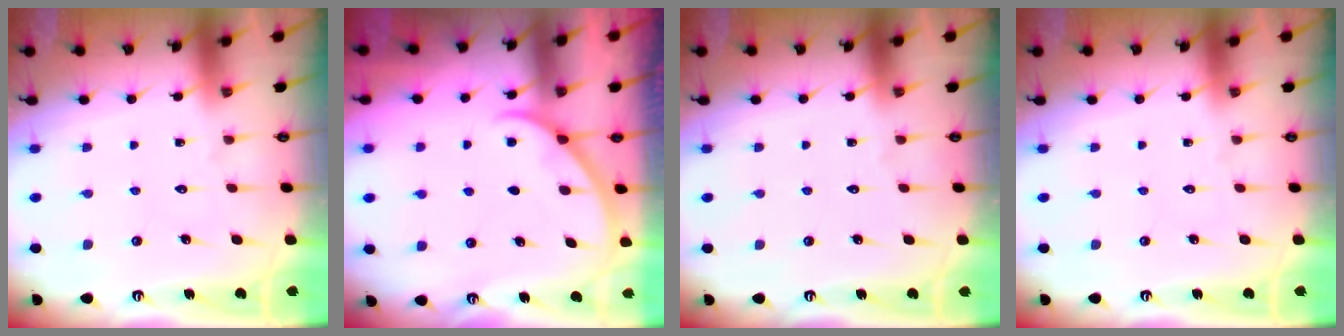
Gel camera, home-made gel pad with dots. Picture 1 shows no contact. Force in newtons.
{"total": 2.5, "press": 2.5, "slide": 0.2}
{"total": 0.0}
{"total": 0.0}